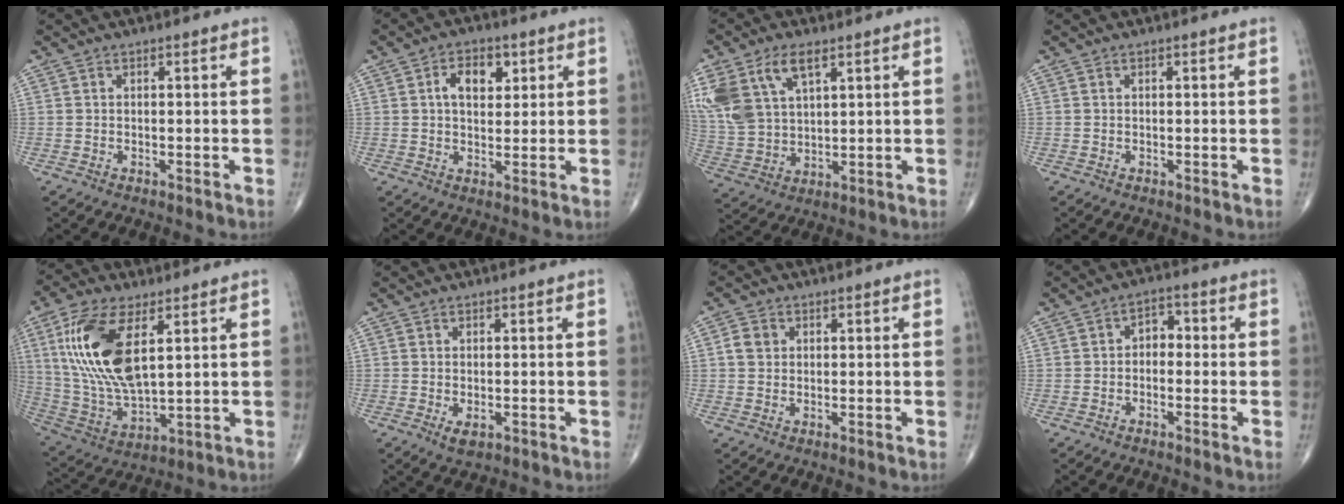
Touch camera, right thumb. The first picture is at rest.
{"total": 6.5, "force": [2.1, 4.0, 4.6], "torque": [-0.052, -0.002, 0.031]}
{"total": 14.8, "force": [7.0, 8.2, 10.2], "torque": [-0.220, -0.011, 0.144]}
{"total": 0.0}
{"total": 18.5, "force": [5.6, 8.3, 15.5], "torque": [-0.322, -0.020, 0.114]}
{"total": 2.1, "force": [-0.6, 1.1, 1.7], "torque": [-0.028, -0.004, -0.007]}
{"total": 3.1, "force": [0.6, 2.7, 1.5], "torque": [-0.019, 0.003, 0.010]}
{"total": 3.8, "force": [-0.4, 2.7, 2.6], "torque": [-0.020, 0.019, -0.019]}